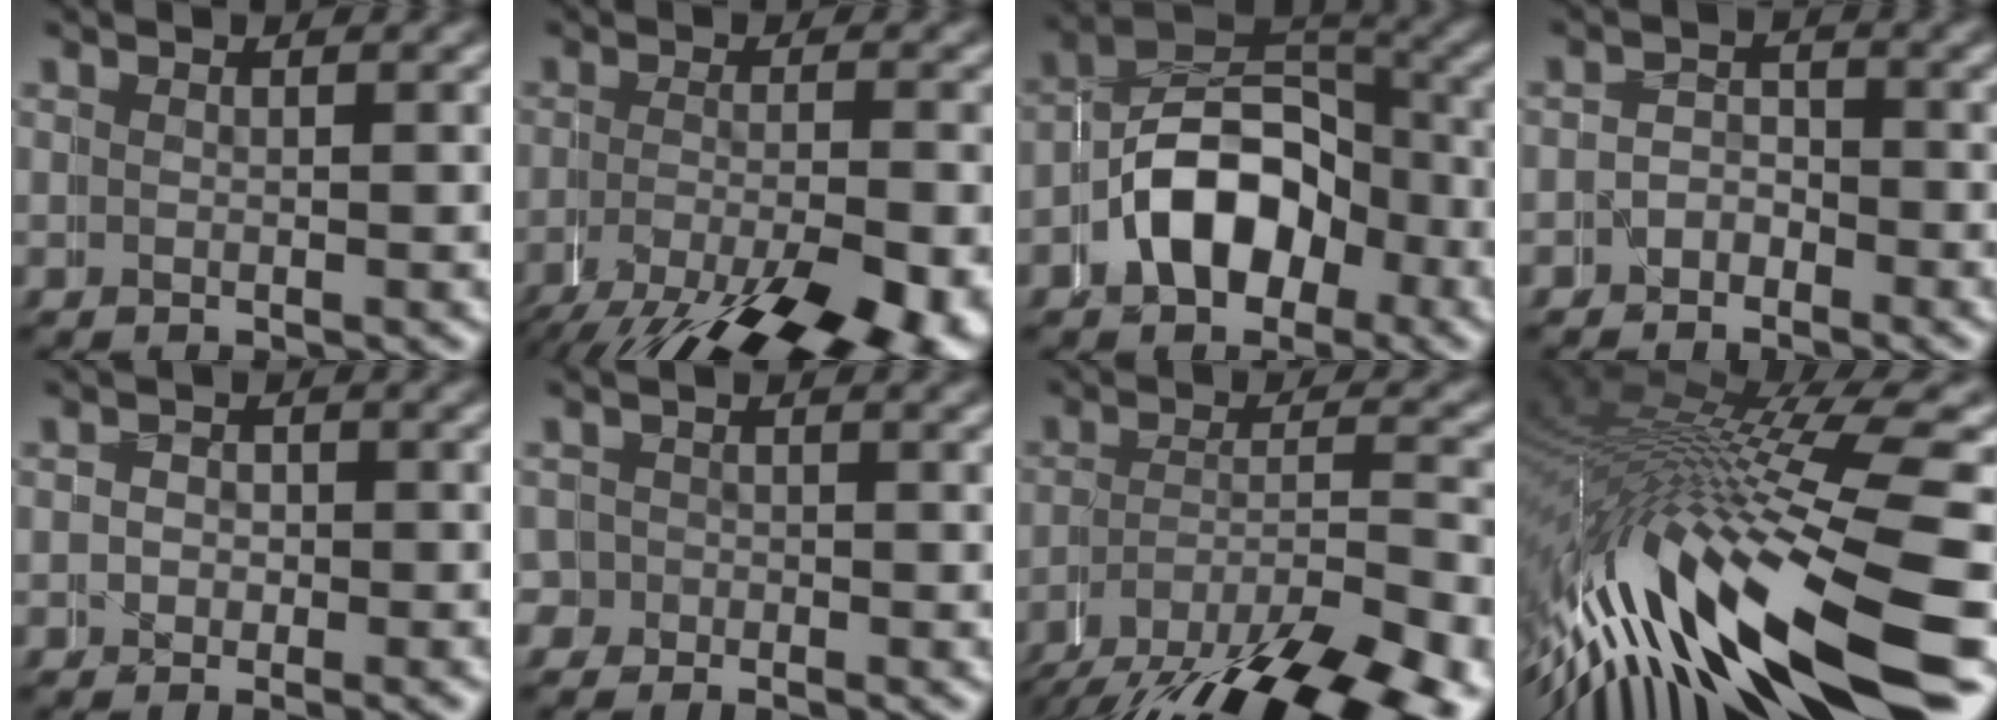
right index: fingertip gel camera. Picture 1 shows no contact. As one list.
[{"total": 9.2, "force": [-3.8, 3.7, 7.5], "torque": [-0.118, -0.034, -0.044]}, {"total": 7.4, "force": [-2.0, 5.8, 4.2], "torque": [-0.083, -0.013, -0.038]}, {"total": 2.2, "force": [-1.5, 0.7, -1.5], "torque": [0.027, -0.007, -0.034]}, {"total": 1.4, "force": [-0.7, 0.3, -1.2], "torque": [0.018, -0.008, -0.016]}, {"total": 2.6, "force": [-0.8, 2.4, -0.4], "torque": [-0.012, -0.011, -0.020]}, {"total": 8.0, "force": [-4.8, 3.0, 5.6], "torque": [-0.089, -0.026, -0.068]}, {"total": 14.2, "force": [-3.9, 6.6, 12.0], "torque": [-0.239, -0.019, -0.057]}]